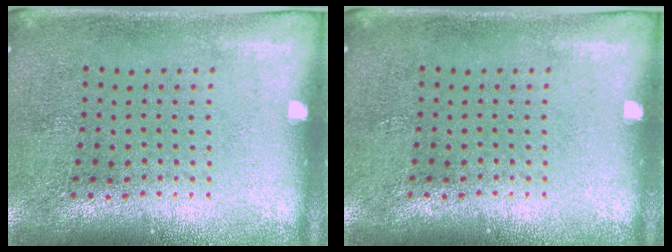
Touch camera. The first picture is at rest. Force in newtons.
{"total": 0.0}